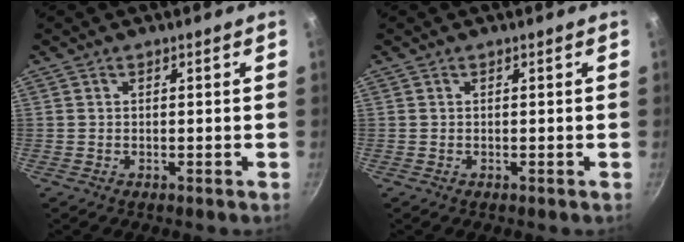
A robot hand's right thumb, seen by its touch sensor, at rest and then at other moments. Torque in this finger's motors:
{"motor_torque": [-0.16, -0.16, 0.24, -0.01, 0.00]}